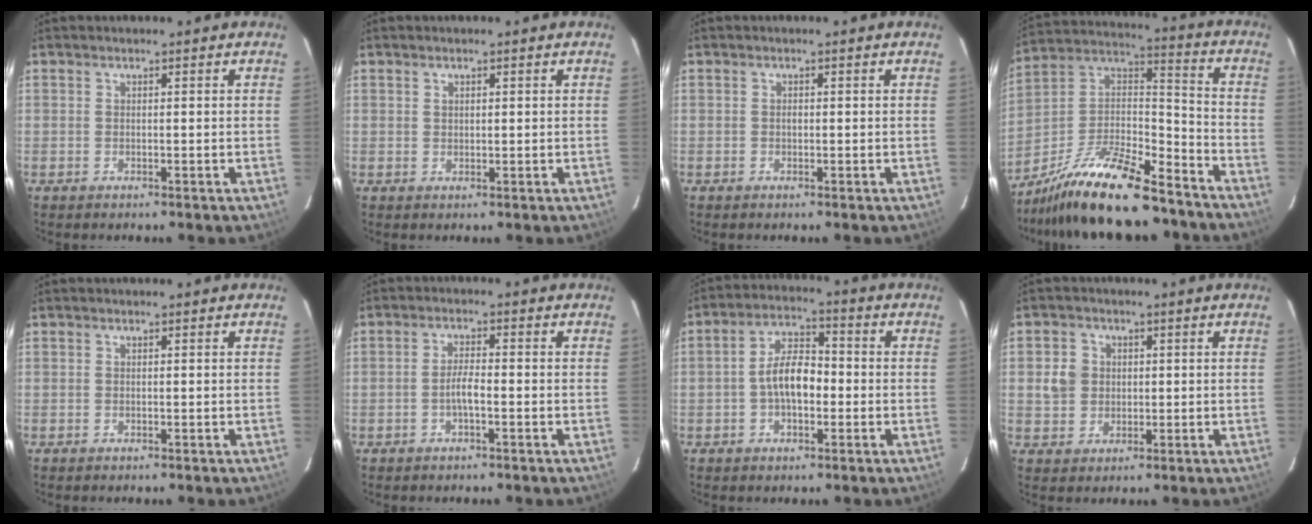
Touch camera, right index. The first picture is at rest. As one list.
[{"total": 0.9, "force": [0.5, 0.6, 0.4], "torque": [-0.004, 0.003, 0.010]}, {"total": 0.6, "force": [-0.1, 0.4, 0.3], "torque": [-0.005, 0.003, -0.002]}, {"total": 22.5, "force": [-17.3, 6.2, 13.0], "torque": [-0.255, -0.004, -0.286]}, {"total": 0.0}, {"total": 2.8, "force": [-1.2, 0.6, 2.5], "torque": [-0.050, 0.002, -0.021]}, {"total": 7.7, "force": [-1.4, 4.0, 6.4], "torque": [-0.122, 0.019, -0.022]}, {"total": 4.8, "force": [0.4, 4.6, 1.5], "torque": [-0.029, 0.018, 0.010]}]